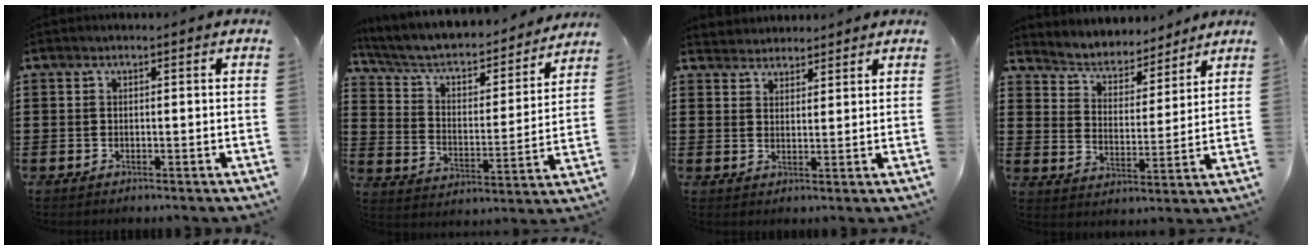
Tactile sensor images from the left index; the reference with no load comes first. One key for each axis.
{"total": 5.0, "fx": 3.8, "fy": 2.3, "fz": 2.3, "tx": -0.067, "ty": -0.031, "tz": 0.057}
{"total": 3.1, "fx": 2.9, "fy": 1.0, "fz": -0.6, "tx": 0.000, "ty": -0.004, "tz": 0.056}
{"total": 4.3, "fx": 4.2, "fy": 1.0, "fz": 0.0, "tx": -0.028, "ty": -0.031, "tz": 0.069}